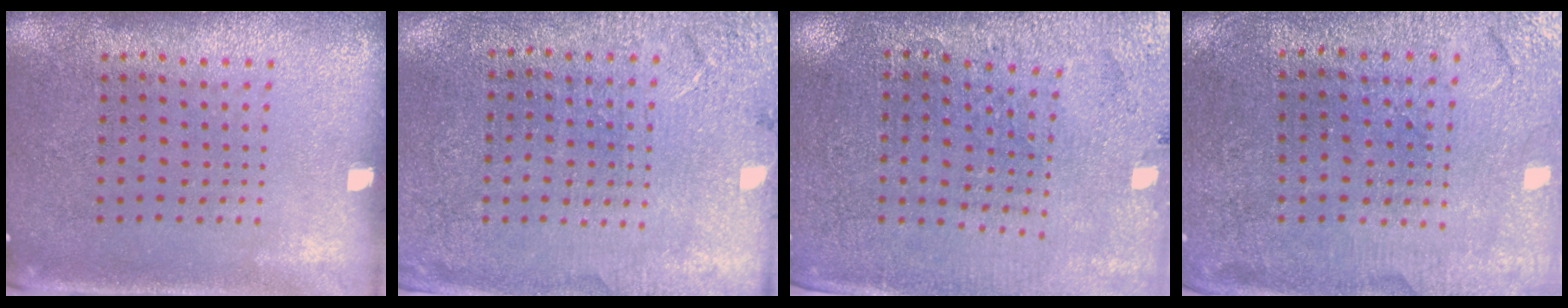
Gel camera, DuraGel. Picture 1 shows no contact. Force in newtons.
{"total": 2.5, "press": 2.5, "slide": 0.2}
{"total": 2.9, "press": 2.8, "slide": 0.4}
{"total": 1.0, "press": 0.9, "slide": 0.3}